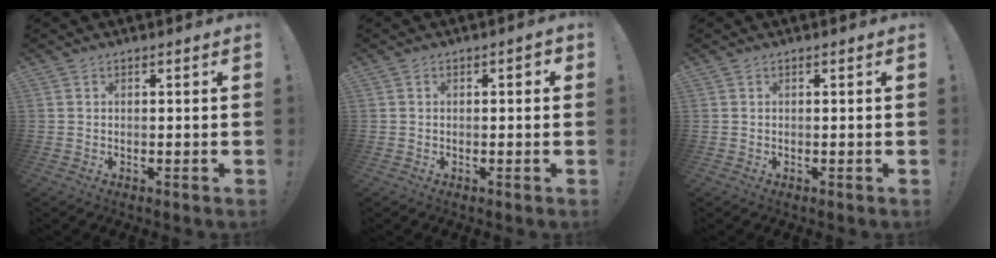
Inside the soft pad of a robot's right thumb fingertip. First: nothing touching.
{"total": 1.2, "force": [-0.4, 0.6, 0.9], "torque": [-0.008, 0.002, -0.010]}
{"total": 0.0}